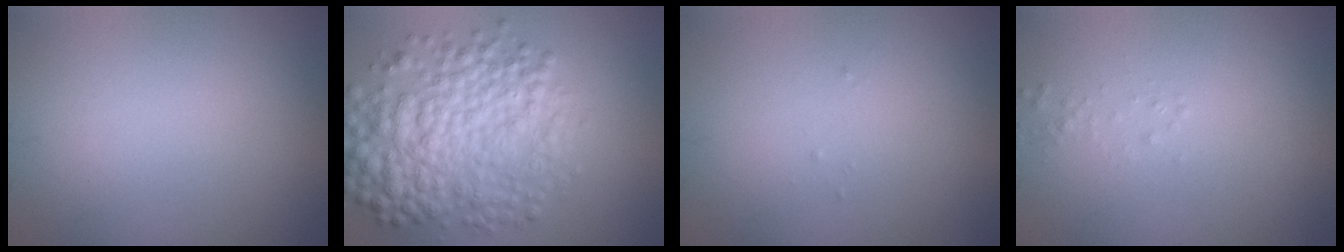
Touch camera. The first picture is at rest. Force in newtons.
{"total": 7.8, "press": 7.8, "slide": 0.1}
{"total": 0.0}
{"total": 0.7, "press": 0.6, "slide": 0.1}